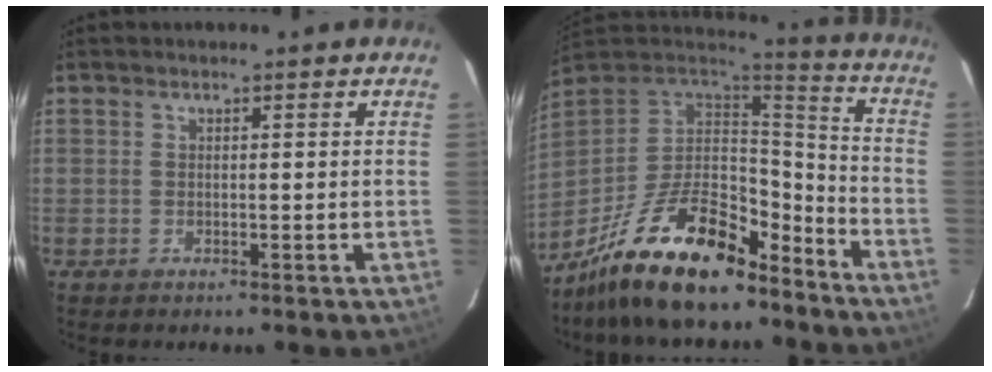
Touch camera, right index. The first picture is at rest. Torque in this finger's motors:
{"motor_torque": [1.13, -1.01, 1.05, 0.21]}